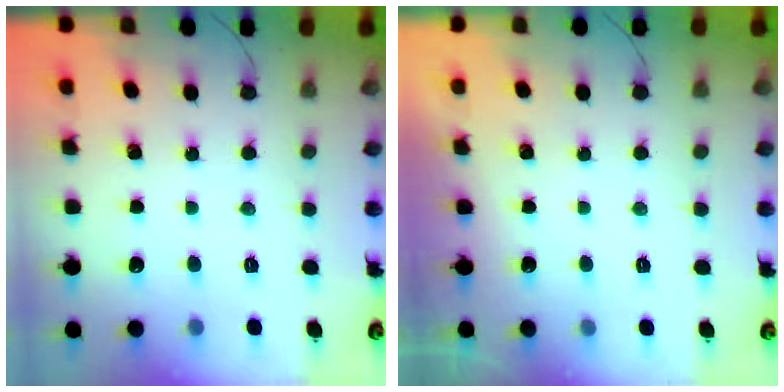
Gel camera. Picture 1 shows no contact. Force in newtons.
{"total": 0.0}